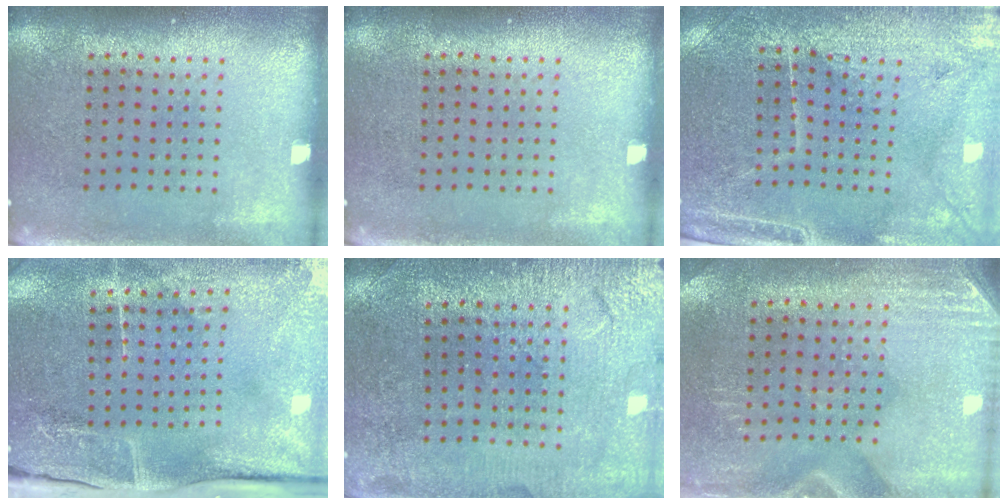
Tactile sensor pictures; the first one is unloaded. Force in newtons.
{"total": 0.0}
{"total": 3.3, "press": 3.2, "slide": 1.0}
{"total": 4.9, "press": 3.9, "slide": 3.0}
{"total": 1.5, "press": 1.5, "slide": 0.2}
{"total": 3.0, "press": 2.6, "slide": 1.4}